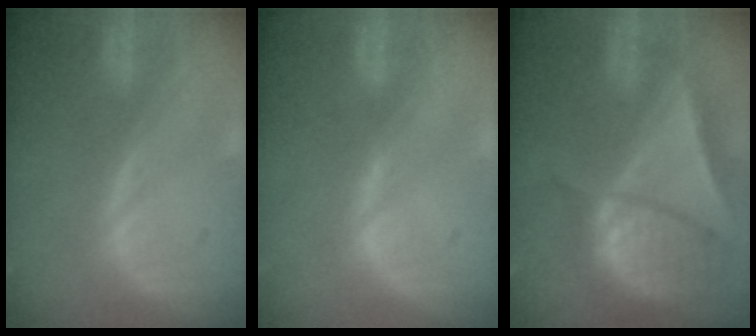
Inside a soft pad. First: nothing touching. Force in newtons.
{"total": 0.7, "press": 0.7, "slide": 0.2}
{"total": 9.4, "press": 8.0, "slide": 4.8}